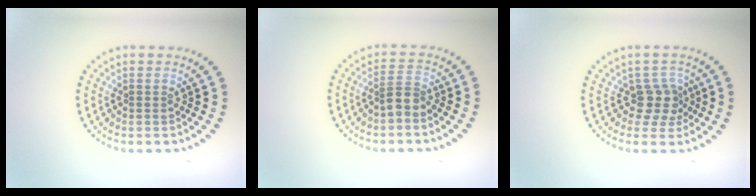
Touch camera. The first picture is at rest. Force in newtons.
{"total": 2.1, "press": 1.7, "slide": 1.2}
{"total": 2.4, "press": 1.9, "slide": 1.5}